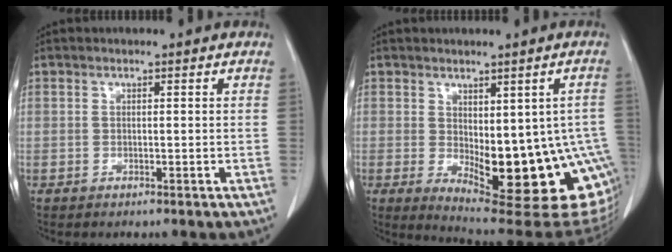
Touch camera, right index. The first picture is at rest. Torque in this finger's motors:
{"motor_torque": [1.45, -0.69, 0.42, 0.10]}